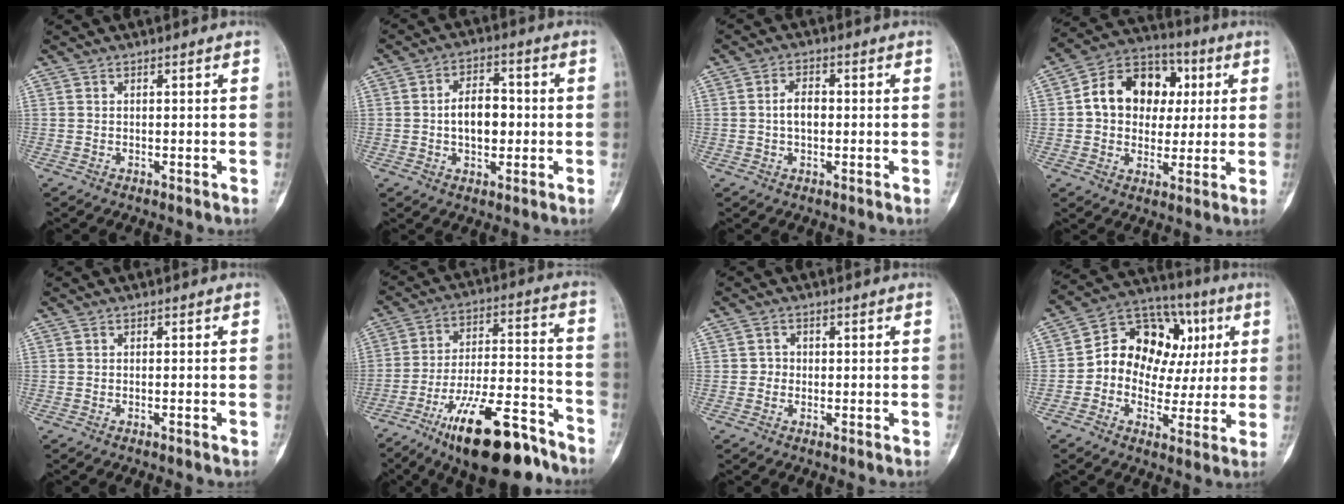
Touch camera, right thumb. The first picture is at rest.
{"total": 8.4, "force": [-0.3, 5.3, 6.5], "torque": [-0.086, 0.014, -0.009]}
{"total": 4.1, "force": [-0.2, 2.5, 3.2], "torque": [-0.055, 0.011, -0.007]}
{"total": 15.4, "force": [2.4, 12.0, 9.4], "torque": [-0.107, 0.018, 0.032]}
{"total": 0.7, "force": [-0.4, 0.1, 0.6], "torque": [-0.014, 0.002, -0.005]}
{"total": 21.4, "force": [-14.2, 6.9, 14.5], "torque": [-0.218, 0.084, -0.231]}
{"total": 4.5, "force": [-0.2, 4.4, 1.2], "torque": [0.018, 0.013, -0.011]}
{"total": 17.3, "force": [2.3, 13.3, 10.9], "torque": [-0.108, 0.040, 0.034]}